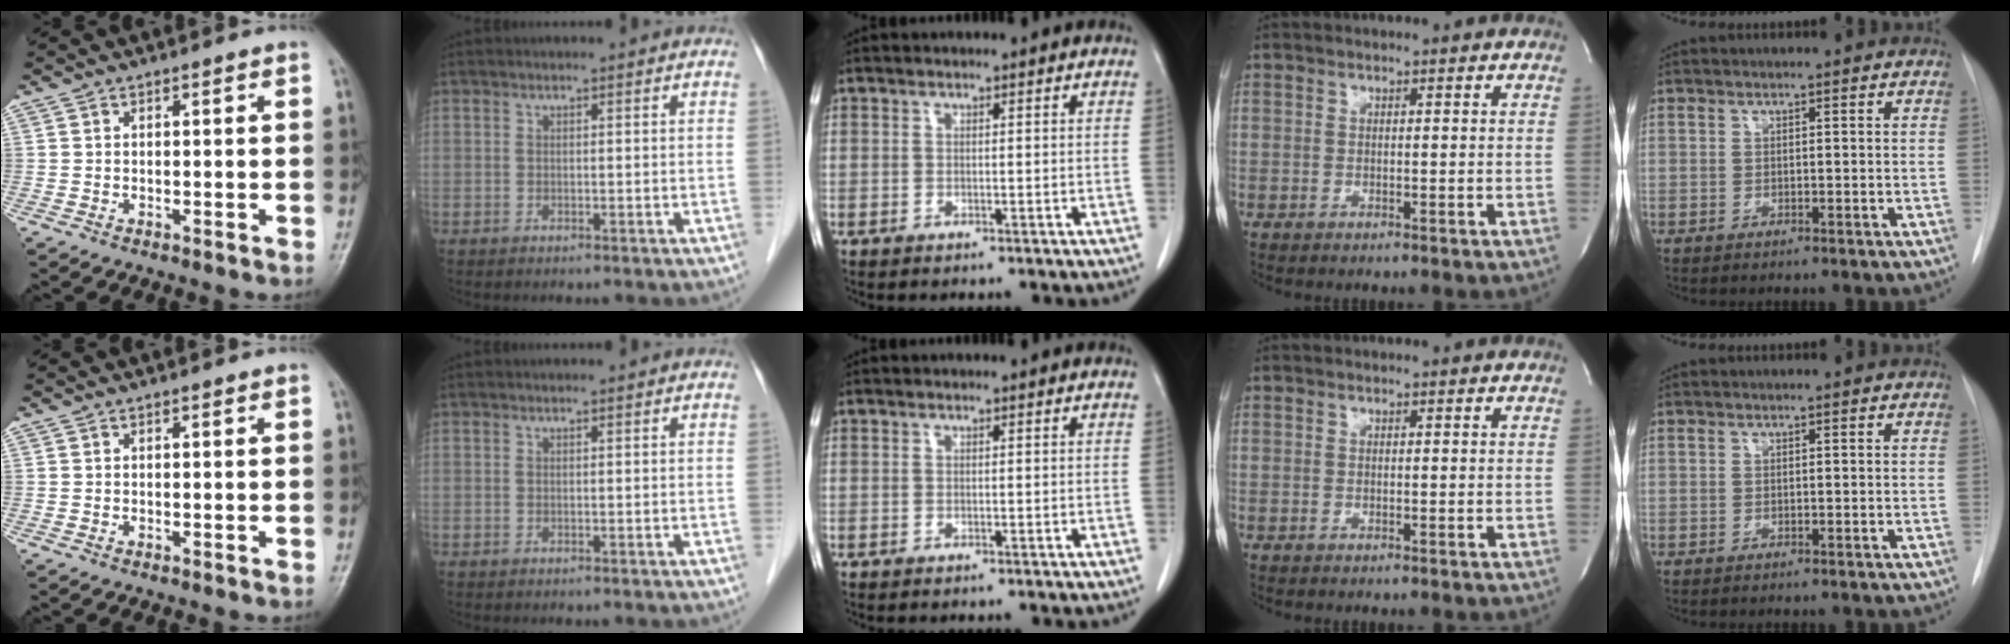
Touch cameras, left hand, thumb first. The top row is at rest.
{}